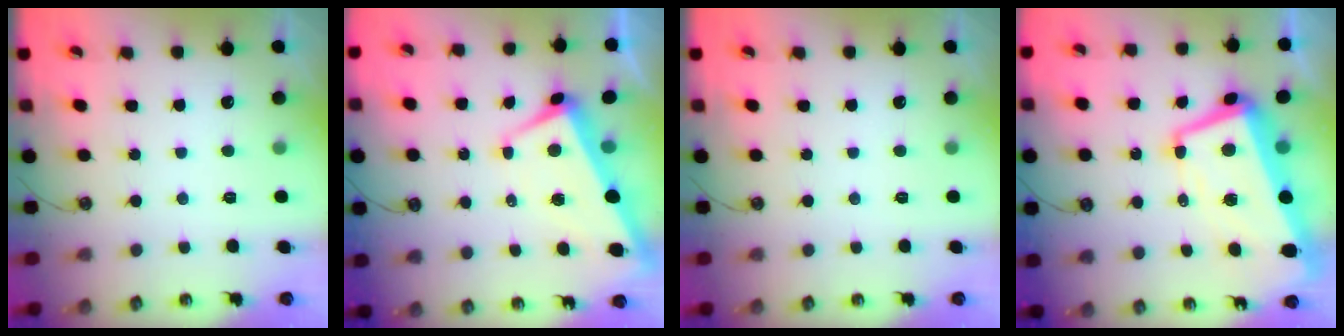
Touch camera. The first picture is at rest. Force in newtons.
{"total": 1.1, "press": 0.5, "slide": 1.0}
{"total": 0.0}
{"total": 10.8, "press": 10.6, "slide": 2.4}